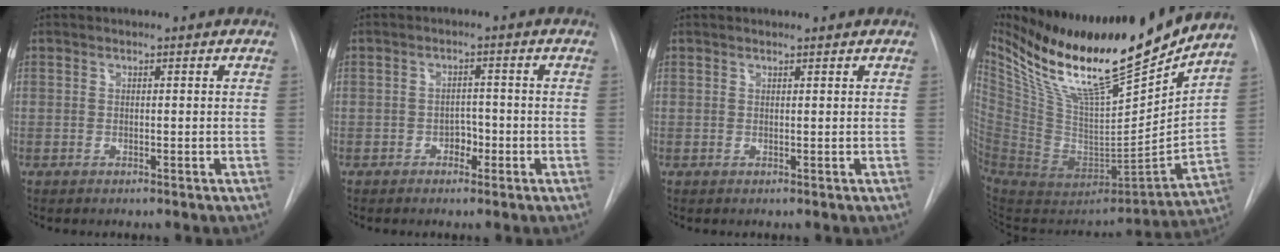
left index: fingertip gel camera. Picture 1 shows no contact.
{"total": 2.1, "force": [-1.0, 1.4, 1.1], "torque": [-0.009, 0.008, -0.016]}
{"total": 0.9, "force": [0.9, 0.0, 0.0], "torque": [-0.007, 0.012, 0.019]}
{"total": 27.6, "force": [21.7, 3.3, 16.7], "torque": [-0.277, -0.026, 0.368]}